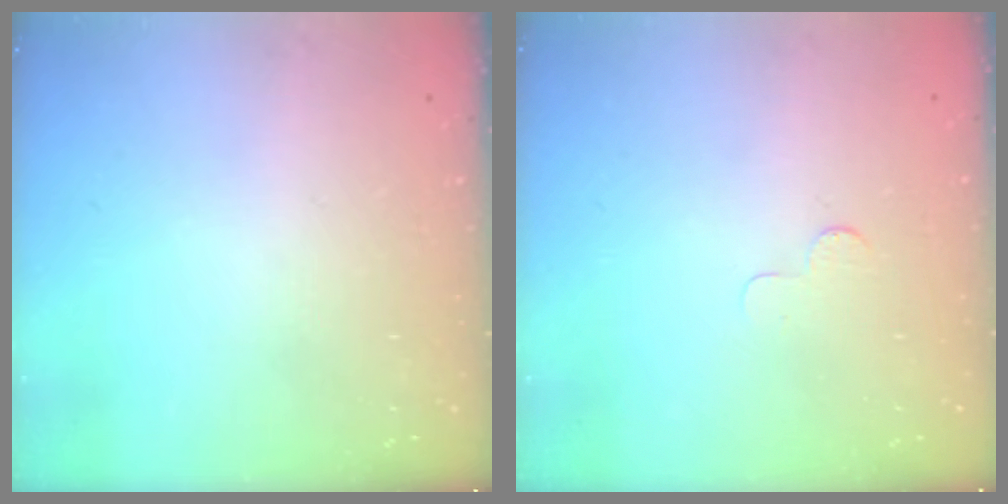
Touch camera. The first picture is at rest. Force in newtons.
{"total": 2.5, "press": 2.5, "slide": 0.2}